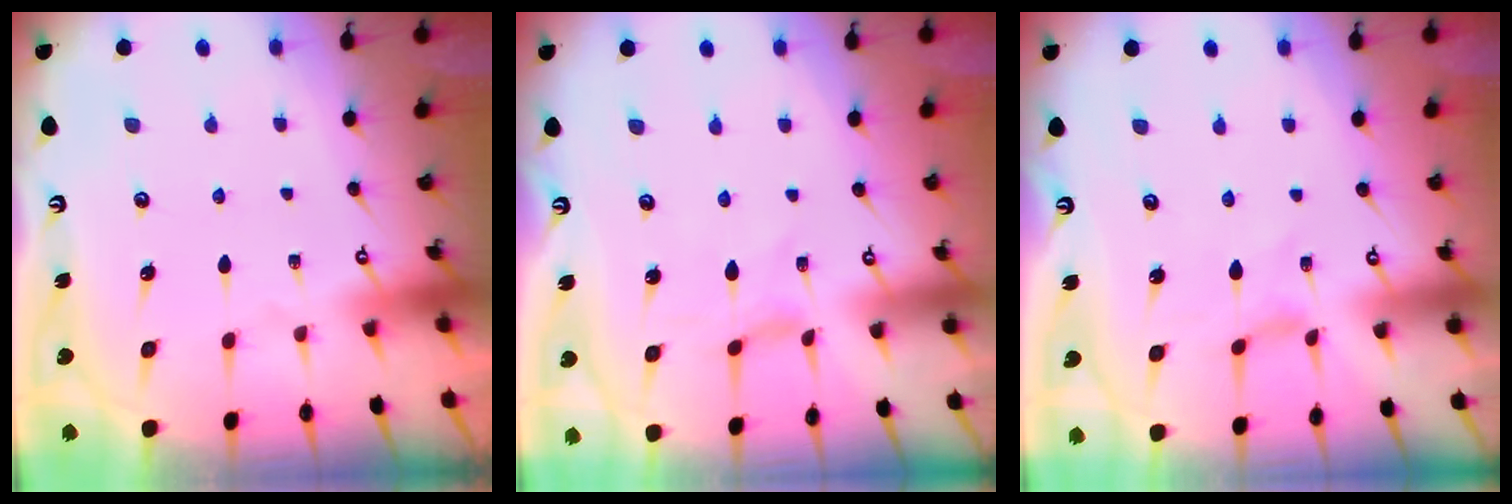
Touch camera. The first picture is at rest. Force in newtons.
{"total": 0.0}
{"total": 0.0}